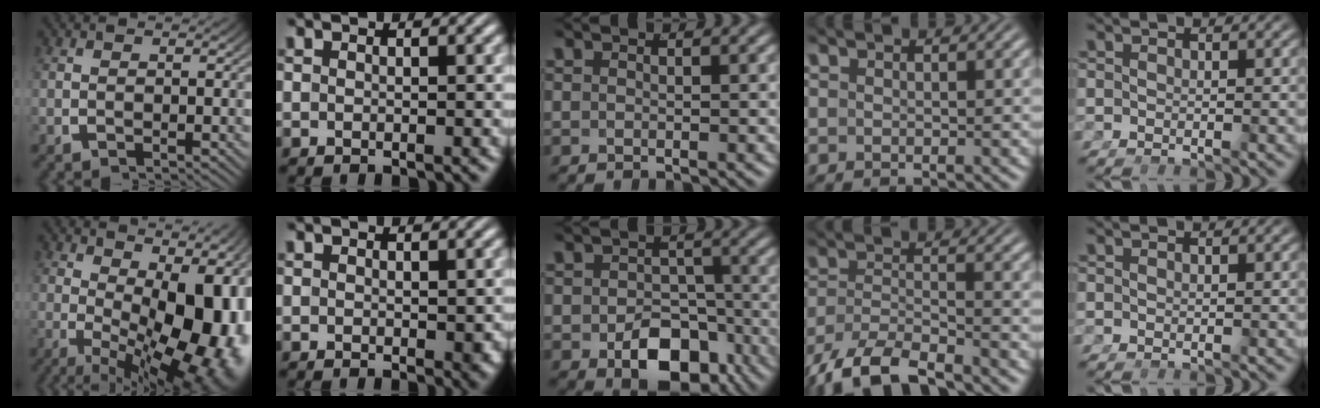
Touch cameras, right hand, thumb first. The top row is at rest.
{"thumb": {"total": 19.2, "force": [-3.3, 11.0, 15.4], "torque": [-0.238, -0.063, -0.014]}, "index": {"total": 1.0, "force": [-0.1, 0.5, 0.8], "torque": [-0.007, -0.009, 0.003]}, "middle": {"total": 6.3, "force": [-3.7, 3.6, 3.7], "torque": [-0.031, -0.025, -0.049]}, "ring": {"total": 7.3, "force": [-5.0, 3.7, 3.8], "torque": [-0.087, -0.033, -0.067]}}